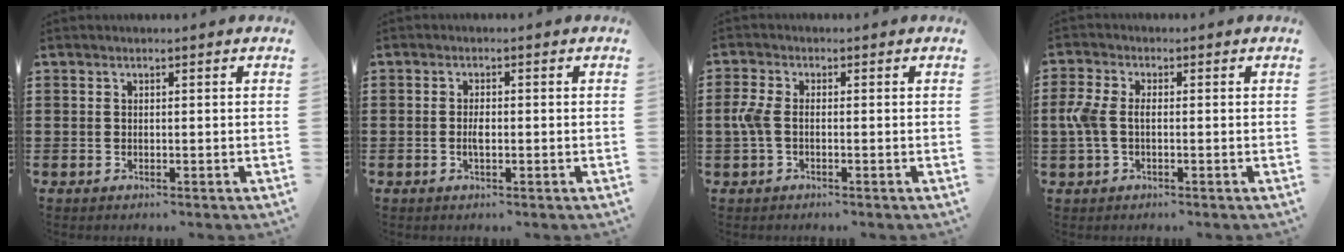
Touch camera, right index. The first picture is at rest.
{"total": 2.1, "force": [-0.3, 0.8, 1.9], "torque": [-0.043, -0.003, -0.007]}
{"total": 3.3, "force": [-0.6, 1.8, 2.8], "torque": [-0.079, -0.006, -0.019]}
{"total": 4.1, "force": [-0.3, 2.3, 3.4], "torque": [-0.093, -0.002, -0.015]}